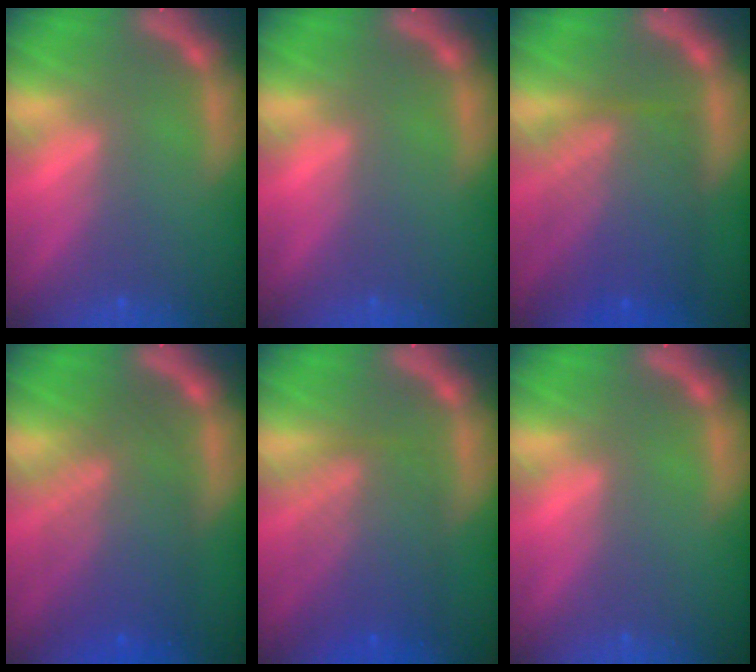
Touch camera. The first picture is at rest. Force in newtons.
{"total": 0.0}
{"total": 8.6}
{"total": 8.0}
{"total": 7.0}
{"total": 0.0}